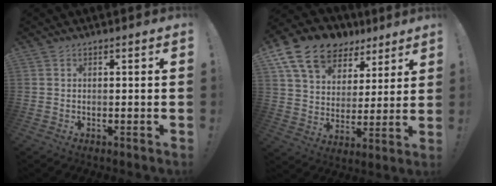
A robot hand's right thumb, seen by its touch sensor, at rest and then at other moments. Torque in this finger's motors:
{"motor_torque": [0.41, 1.06, 0.16, 0.16, 0.07]}